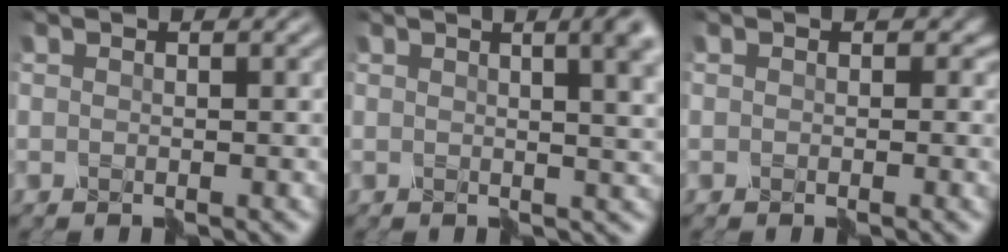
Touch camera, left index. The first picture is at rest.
{"total": 9.1, "force": [3.0, 4.6, 7.2], "torque": [-0.042, 0.040, 0.019]}
{"total": 1.5, "force": [-0.4, 1.5, 0.1], "torque": [0.008, -0.002, -0.007]}